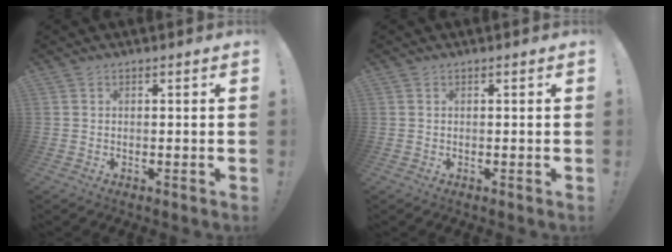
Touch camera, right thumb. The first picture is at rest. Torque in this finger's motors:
{"motor_torque": [-0.03, 0.11, 0.13, -0.01, -0.02]}